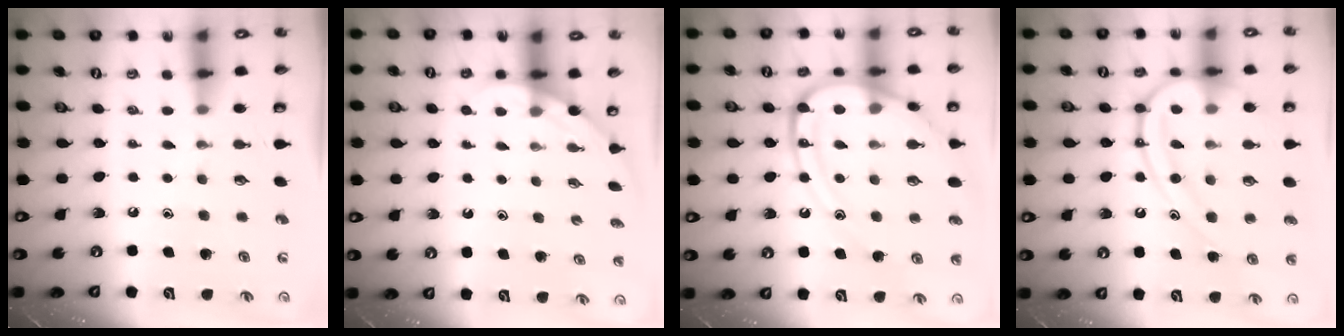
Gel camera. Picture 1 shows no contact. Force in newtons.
{"total": 2.2, "press": 2.2, "slide": 0.0}
{"total": 15.8, "press": 15.7, "slide": 1.4}
{"total": 16.0, "press": 16.0, "slide": 1.5}